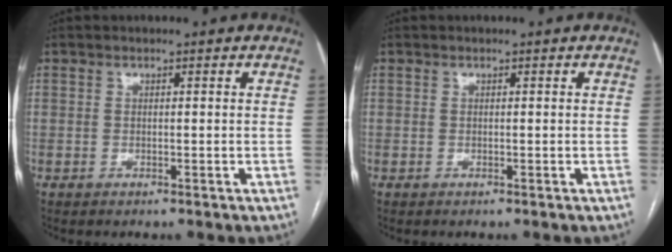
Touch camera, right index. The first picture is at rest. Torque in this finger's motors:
{"motor_torque": [0.00, 0.00, 0.02, 0.01]}